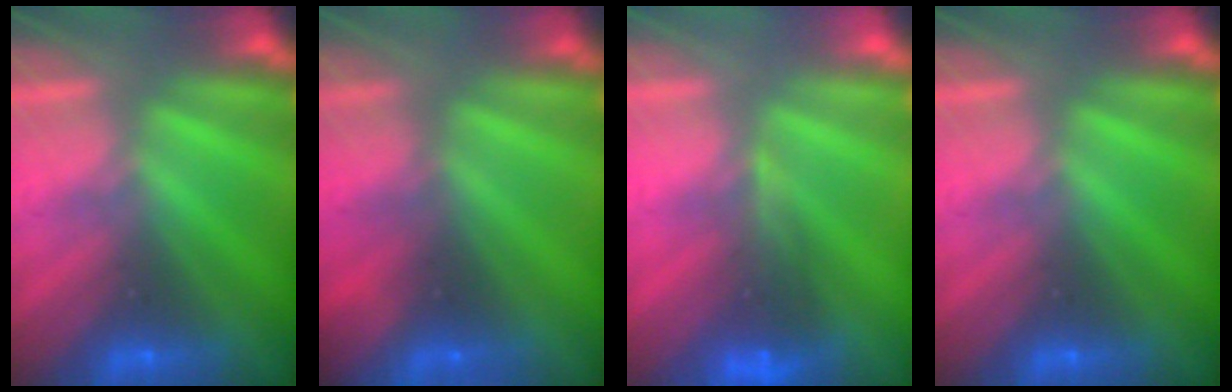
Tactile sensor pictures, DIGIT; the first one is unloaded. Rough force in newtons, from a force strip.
{"total": 6.7}
{"total": 4.8}
{"total": 0.0}